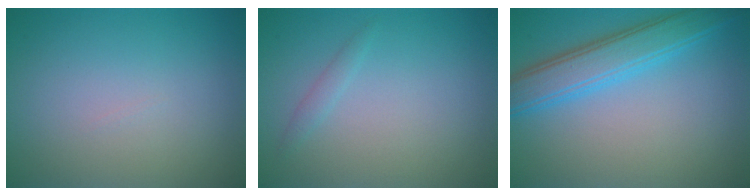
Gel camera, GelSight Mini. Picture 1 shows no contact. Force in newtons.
{"total": 0.8, "press": 0.8, "slide": 0.0}
{"total": 4.6, "press": 4.6, "slide": 0.2}